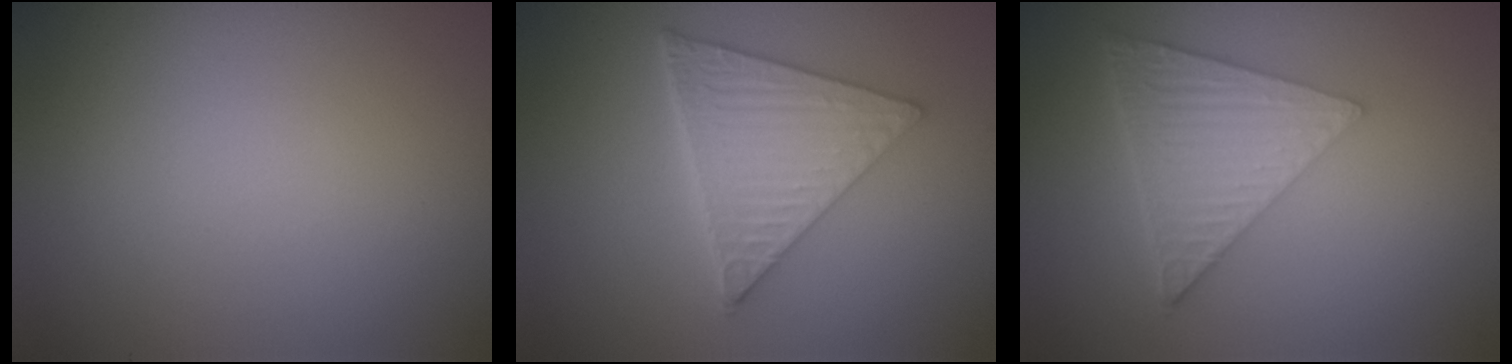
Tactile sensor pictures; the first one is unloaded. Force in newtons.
{"total": 6.1, "press": 4.5, "slide": 4.1}
{"total": 6.4, "press": 4.4, "slide": 4.7}